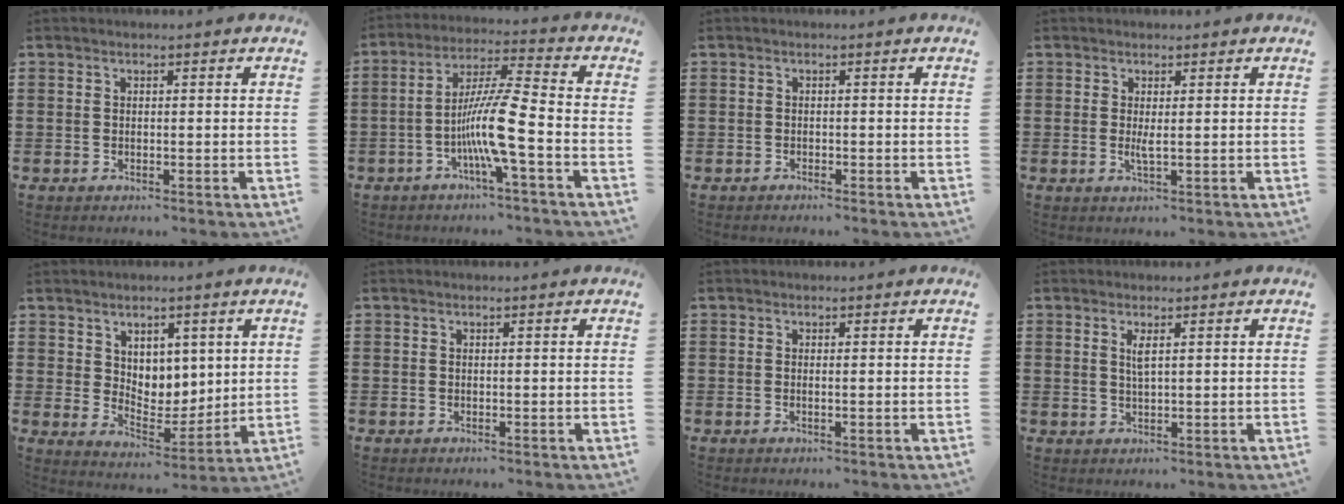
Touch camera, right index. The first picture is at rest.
{"total": 10.0, "force": [-3.5, 0.3, 9.4], "torque": [-0.195, -0.010, -0.074]}
{"total": 0.6, "force": [-0.6, 0.0, 0.1], "torque": [-0.004, -0.002, -0.013]}
{"total": 1.6, "force": [0.1, 0.1, 1.6], "torque": [-0.031, -0.006, 0.003]}
{"total": 5.2, "force": [3.6, 3.6, 0.8], "torque": [-0.031, -0.016, 0.066]}
{"total": 0.0}
{"total": 0.6, "force": [-0.1, -0.1, 0.5], "torque": [-0.010, -0.003, -0.002]}
{"total": 1.8, "force": [0.7, 0.3, 1.7], "torque": [-0.035, 0.001, 0.012]}